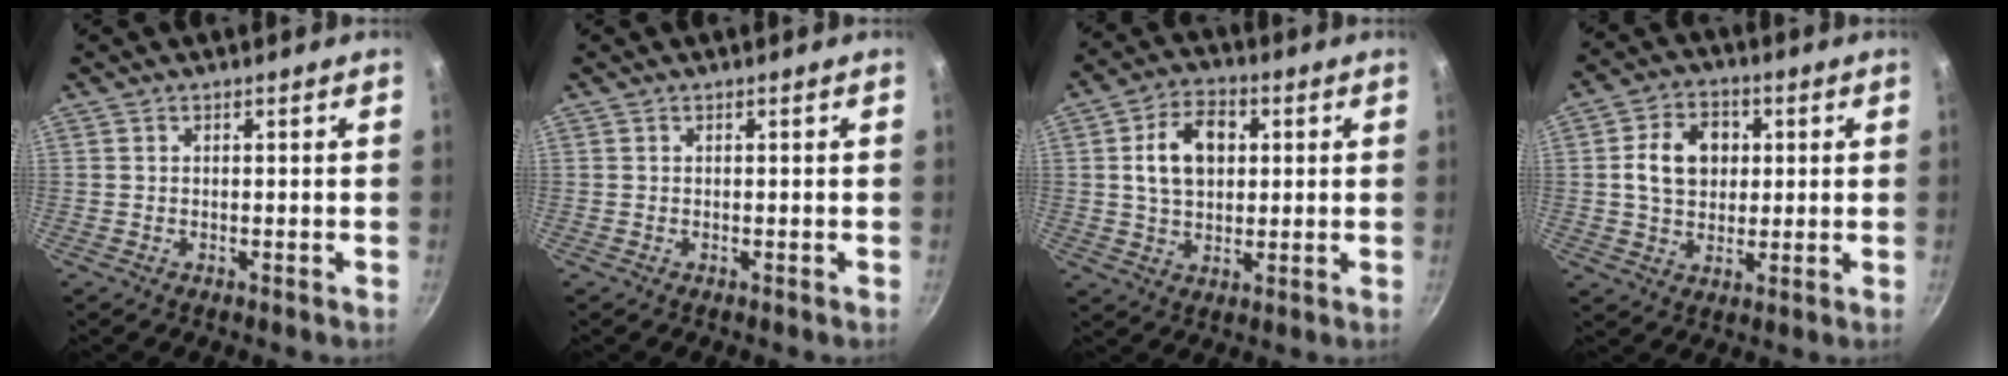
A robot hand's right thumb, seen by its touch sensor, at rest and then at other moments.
{"total": 0.0}
{"total": 10.6, "force": [2.1, 7.3, 7.4], "torque": [-0.106, 0.009, 0.030]}
{"total": 10.2, "force": [1.7, 7.8, 6.2], "torque": [-0.082, 0.008, 0.023]}